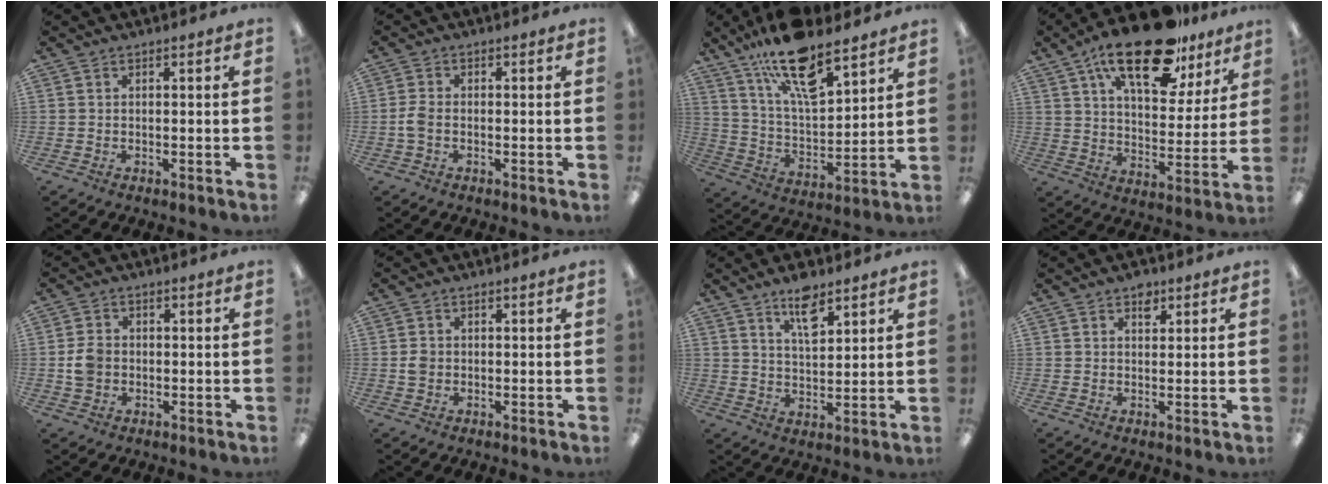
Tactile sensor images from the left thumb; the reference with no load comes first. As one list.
[{"total": 3.0, "force": [-0.6, 1.9, 2.3], "torque": [-0.054, 0.002, -0.015]}, {"total": 18.7, "force": [13.2, 7.0, 11.2], "torque": [-0.190, -0.073, 0.227]}, {"total": 21.9, "force": [14.6, 9.2, 13.5], "torque": [-0.217, -0.071, 0.245]}, {"total": 4.8, "force": [-0.4, 4.1, 2.5], "torque": [-0.037, 0.007, -0.006]}, {"total": 2.4, "force": [0.0, 2.1, 1.0], "torque": [-0.012, 0.002, -0.004]}, {"total": 8.6, "force": [5.9, 3.7, 5.1], "torque": [-0.075, -0.027, 0.100]}, {"total": 3.3, "force": [2.0, 2.0, 1.7], "torque": [-0.004, -0.008, 0.028]}]